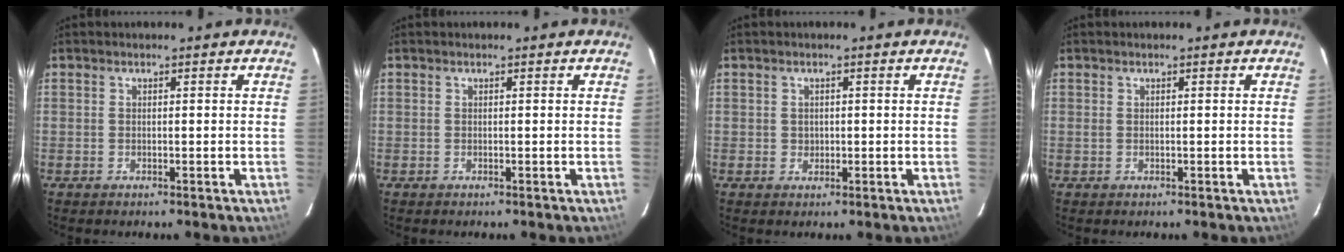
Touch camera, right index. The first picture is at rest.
{"total": 0.0}
{"total": 1.3, "force": [0.0, 1.3, 0.2], "torque": [0.001, 0.003, 0.002]}
{"total": 0.0}